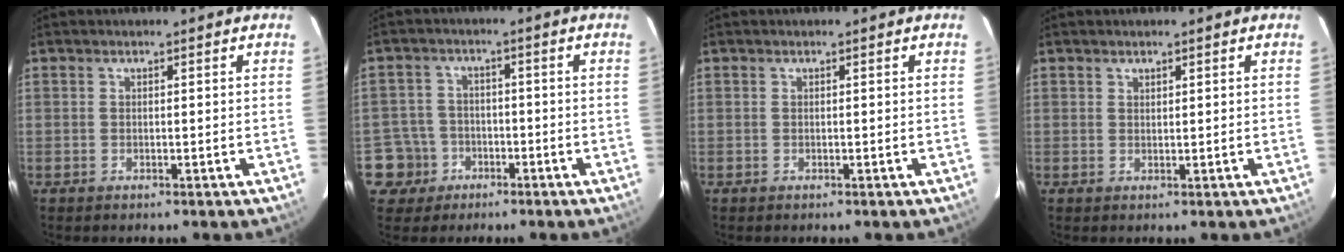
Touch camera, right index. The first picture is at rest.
{"total": 5.9, "force": [-2.6, 5.3, 0.2], "torque": [-0.016, 0.025, -0.046]}
{"total": 0.0}
{"total": 0.8, "force": [0.7, 0.4, 0.1], "torque": [-0.001, 0.001, 0.013]}